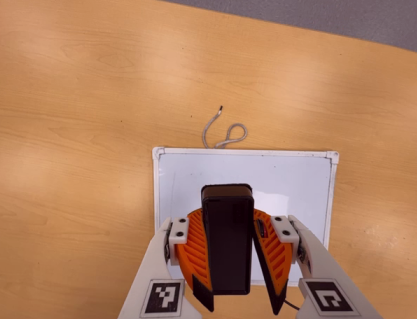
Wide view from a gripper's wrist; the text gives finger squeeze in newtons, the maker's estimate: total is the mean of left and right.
{"total": 11.1, "left": 10.3, "right": 12.0}